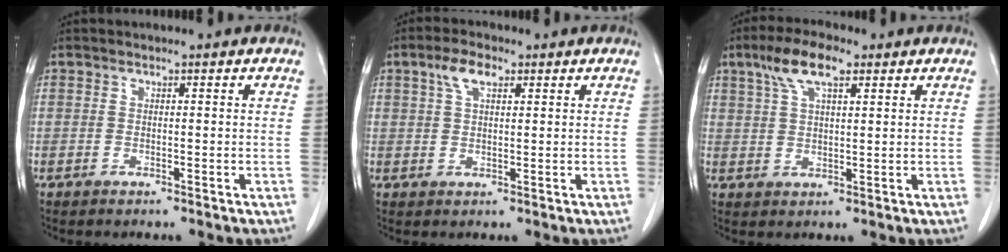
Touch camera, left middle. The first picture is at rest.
{"total": 4.0, "force": [2.0, 1.7, 3.0], "torque": [-0.066, 0.011, 0.041]}
{"total": 7.1, "force": [4.1, 2.0, 5.4], "torque": [-0.114, 0.019, 0.077]}